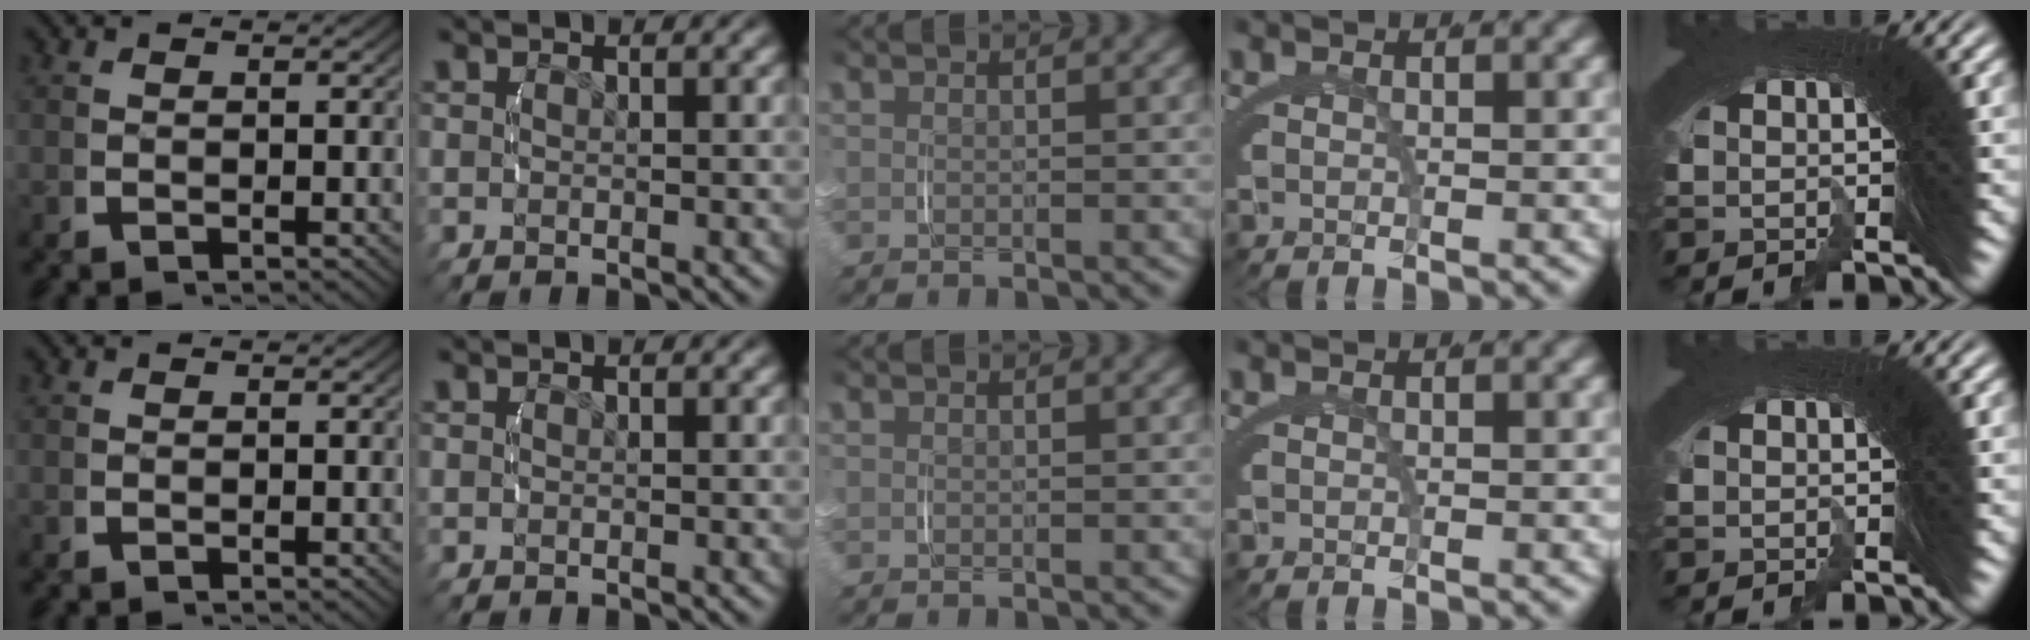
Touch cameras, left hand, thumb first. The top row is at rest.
{}